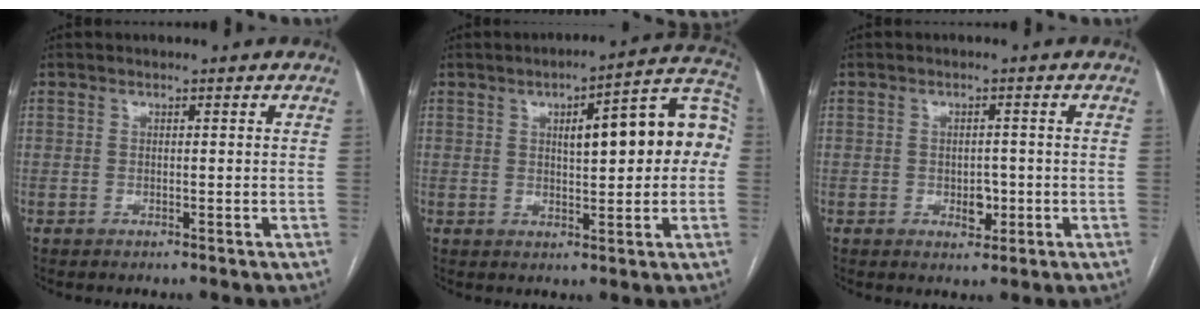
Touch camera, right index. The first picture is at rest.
{"total": 13.5, "force": [1.8, 3.5, 12.9], "torque": [-0.167, 0.043, 0.025]}
{"total": 2.9, "force": [-0.8, 1.7, 2.1], "torque": [-0.027, 0.003, -0.006]}